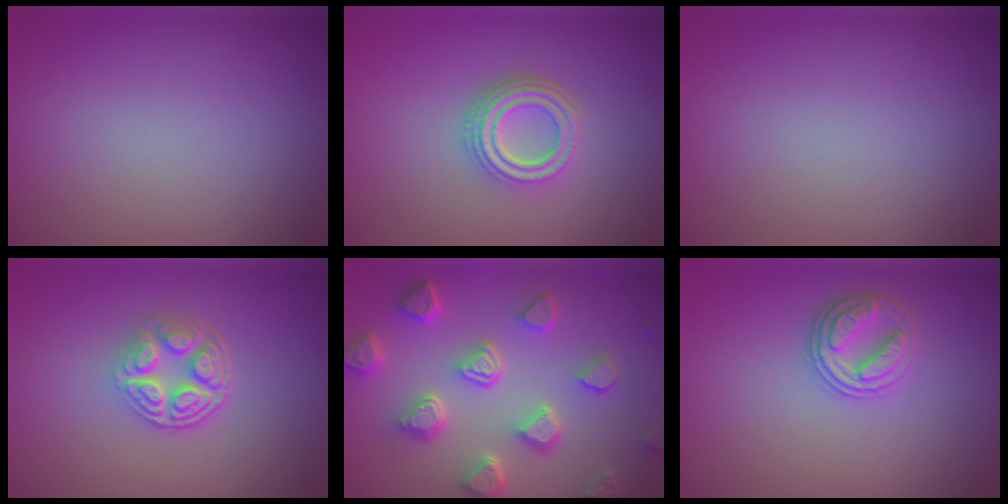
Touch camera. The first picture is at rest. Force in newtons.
{"total": 4.5, "press": 3.3, "slide": 3.0}
{"total": 0.0}
{"total": 4.8, "press": 3.6, "slide": 3.2}
{"total": 6.6, "press": 5.2, "slide": 3.9}
{"total": 2.9, "press": 2.8, "slide": 0.7}